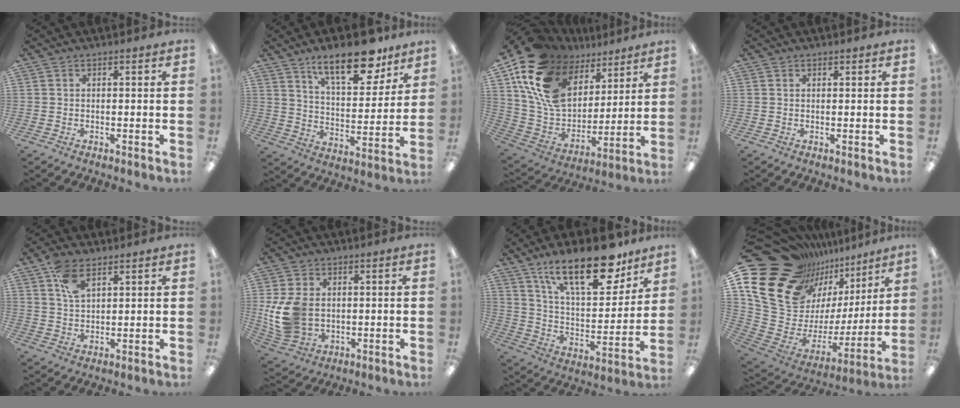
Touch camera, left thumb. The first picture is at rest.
{"total": 17.0, "force": [11.9, 6.8, 10.1], "torque": [-0.144, -0.063, 0.198]}
{"total": 20.0, "force": [11.5, 12.7, 10.2], "torque": [-0.211, -0.058, 0.217]}
{"total": 0.6, "force": [0.5, 0.4, 0.0], "torque": [-0.001, 0.001, 0.009]}
{"total": 7.0, "force": [4.1, 3.7, 4.3], "torque": [-0.080, -0.009, 0.075]}
{"total": 12.7, "force": [0.1, 9.7, 8.2], "torque": [-0.183, 0.005, 0.003]}
{"total": 23.1, "force": [15.0, 9.4, 14.8], "torque": [-0.229, -0.086, 0.254]}
{"total": 21.3, "force": [13.1, 14.1, 9.1], "torque": [-0.152, -0.118, 0.266]}